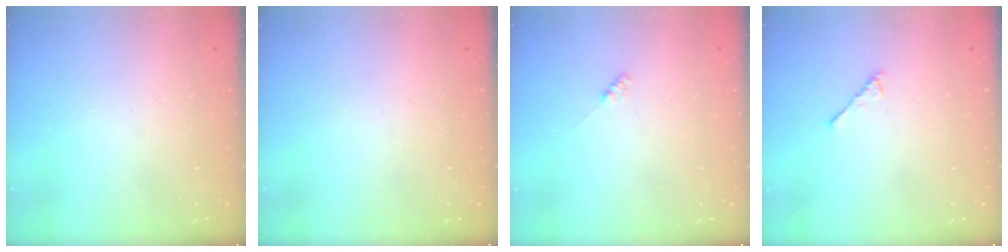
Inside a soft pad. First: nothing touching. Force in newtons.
{"total": 0.0}
{"total": 2.1, "press": 2.0, "slide": 0.5}
{"total": 2.9, "press": 2.8, "slide": 0.7}